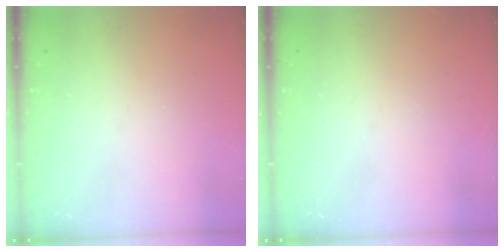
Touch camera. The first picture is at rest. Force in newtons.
{"total": 0.0}